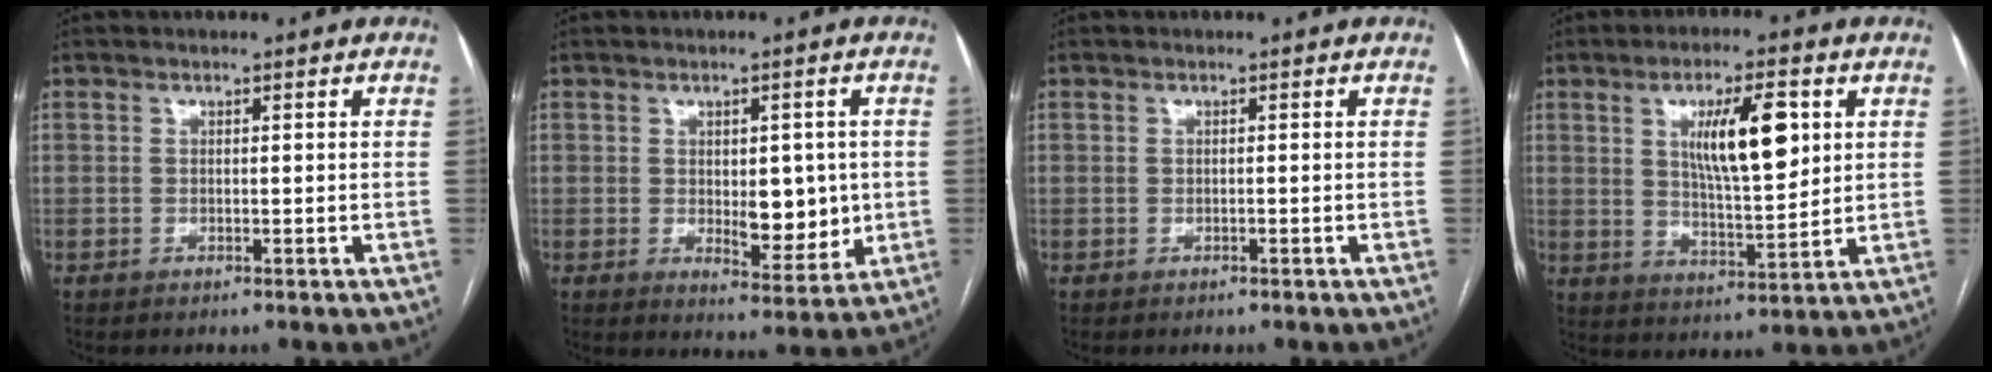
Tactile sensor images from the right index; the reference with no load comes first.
{"total": 7.2, "force": [-0.1, 3.5, 6.3], "torque": [-0.079, -0.001, 0.013]}
{"total": 0.0}
{"total": 10.9, "force": [3.5, 2.7, 10.0], "torque": [-0.171, 0.001, 0.064]}